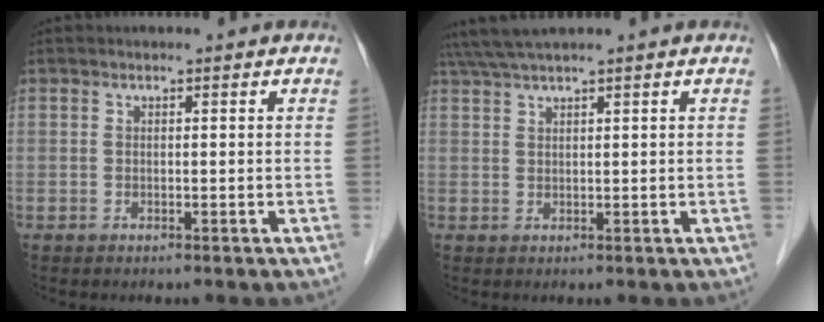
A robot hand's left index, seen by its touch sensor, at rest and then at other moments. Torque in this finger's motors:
{"motor_torque": [0.39, -0.51, 0.07, 0.10]}